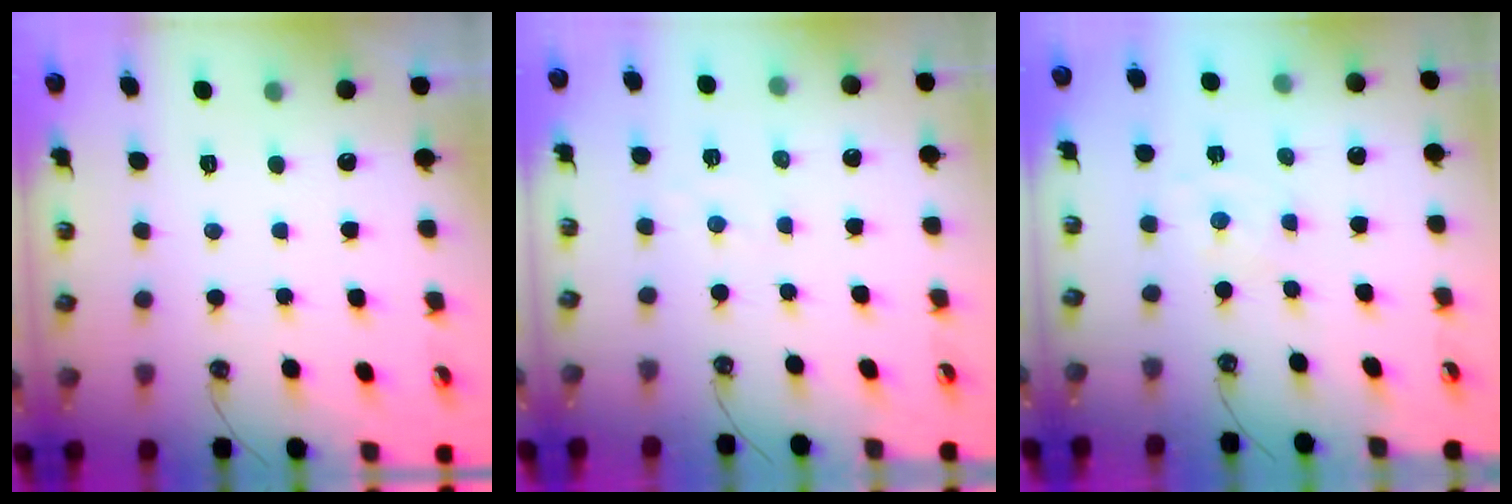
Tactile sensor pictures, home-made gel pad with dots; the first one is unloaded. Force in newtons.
{"total": 1.4, "press": 1.4, "slide": 0.2}
{"total": 0.0}